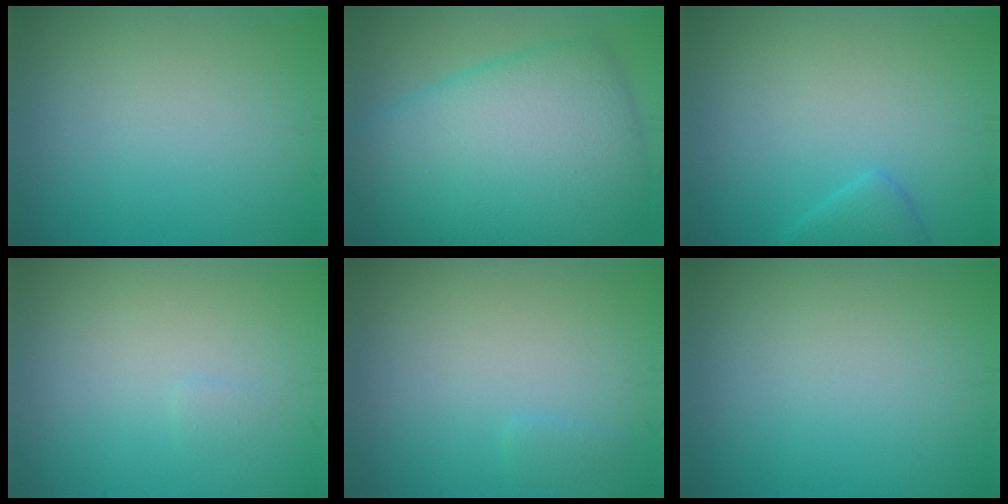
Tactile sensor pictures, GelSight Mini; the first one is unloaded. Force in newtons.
{"total": 12.1, "press": 12.1, "slide": 0.3}
{"total": 1.7, "press": 1.7, "slide": 0.1}
{"total": 0.5, "press": 0.5, "slide": 0.1}
{"total": 0.6, "press": 0.6, "slide": 0.1}
{"total": 0.0}